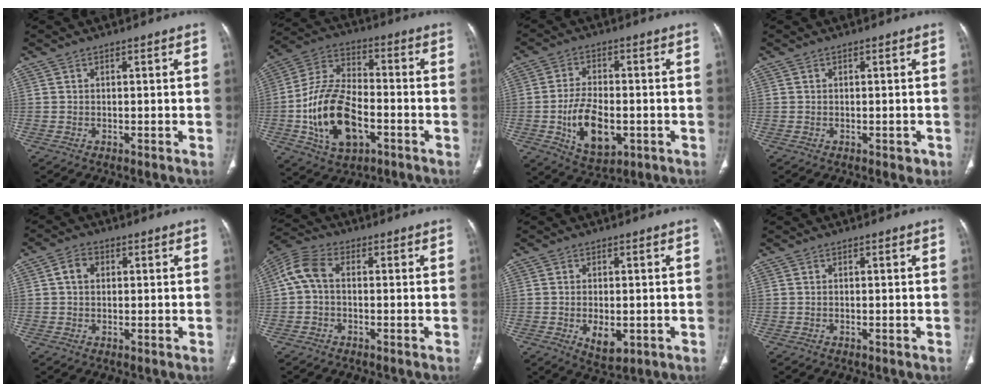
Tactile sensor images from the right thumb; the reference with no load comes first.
{"total": 17.5, "force": [-4.9, 10.0, 13.5], "torque": [-0.246, 0.025, -0.089]}
{"total": 11.2, "force": [-2.7, 6.3, 8.9], "torque": [-0.145, 0.004, -0.036]}
{"total": 1.3, "force": [-0.5, 0.9, 0.8], "torque": [-0.001, 0.001, -0.003]}
{"total": 3.5, "force": [0.6, 2.7, 2.1], "torque": [-0.031, 0.010, 0.008]}
{"total": 6.0, "force": [0.0, 3.7, 4.8], "torque": [-0.104, 0.021, -0.010]}
{"total": 5.6, "force": [-1.3, 3.1, 4.4], "torque": [-0.064, -0.008, -0.012]}
{"total": 0.0}